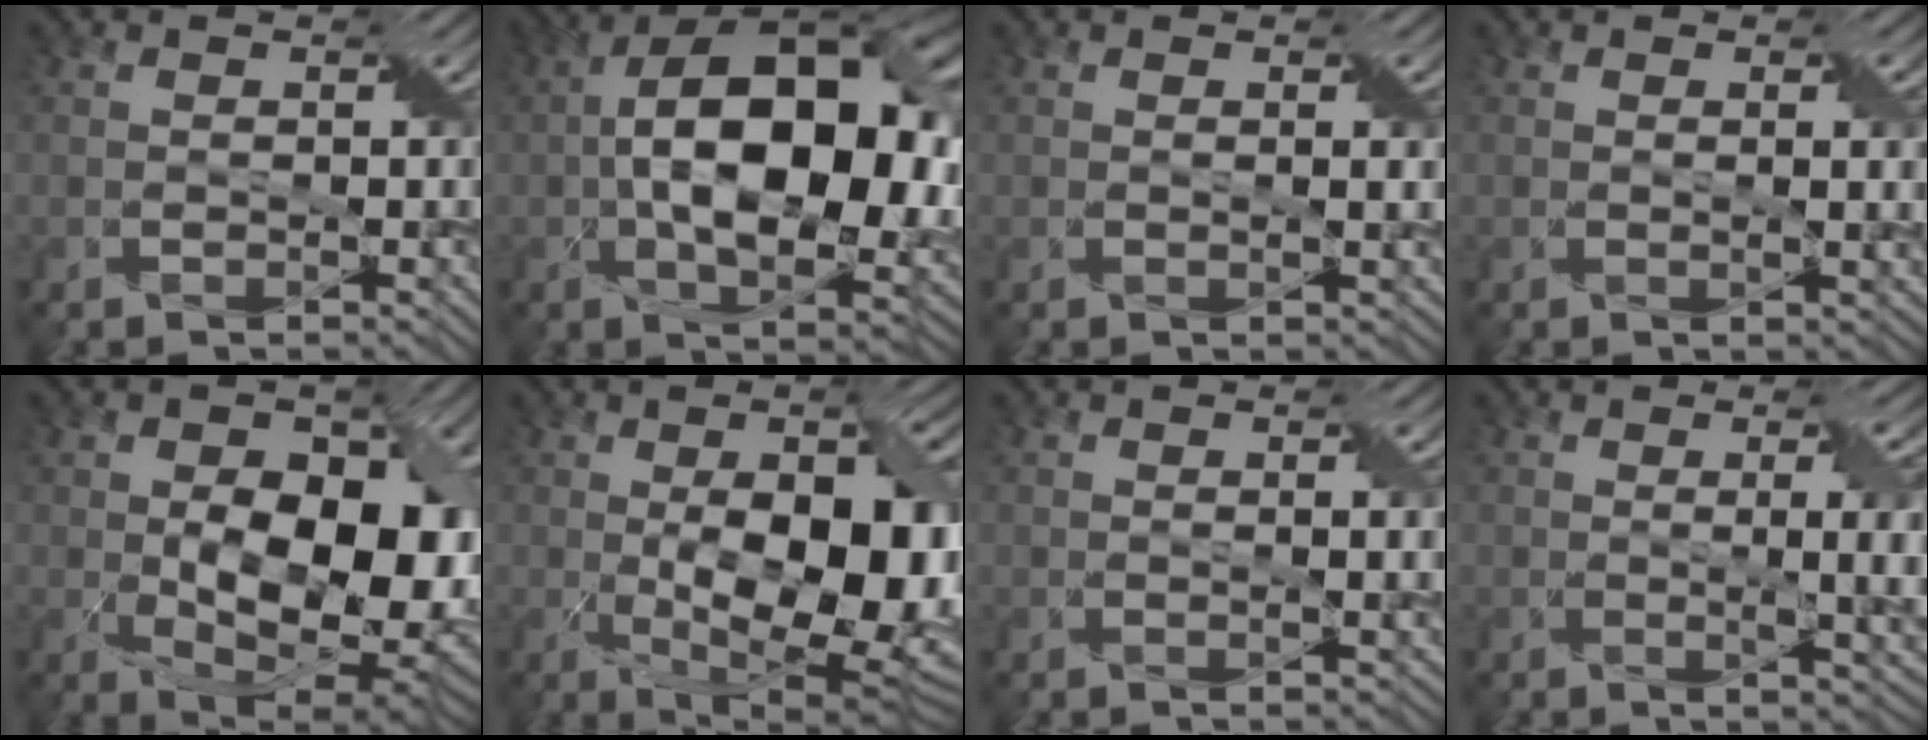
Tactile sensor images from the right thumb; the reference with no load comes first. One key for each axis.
{"total": 17.3, "fx": 0.8, "fy": 9.4, "fz": 14.5, "tx": -0.226, "ty": 0.003, "tz": 0.016}
{"total": 1.3, "fx": 0.6, "fy": -0.1, "fz": 1.2, "tx": -0.017, "ty": 0.002, "tz": 0.008}
{"total": 3.0, "fx": 0.5, "fy": 0.4, "fz": 2.9, "tx": -0.043, "ty": 0.004, "tz": 0.009}
{"total": 15.4, "fx": -0.7, "fy": 9.5, "fz": 12.1, "tx": -0.175, "ty": -0.037, "tz": 0.013}
{"total": 14.2, "fx": -0.7, "fy": 6.5, "fz": 12.6, "tx": -0.198, "ty": -0.017, "tz": 0.003}
{"total": 2.3, "fx": 0.6, "fy": 0.2, "fz": 2.2, "tx": -0.032, "ty": 0.003, "tz": 0.009}
{"total": 7.8, "fx": 0.2, "fy": 2.3, "fz": 7.5, "tx": -0.090, "ty": 0.006, "tz": 0.004}